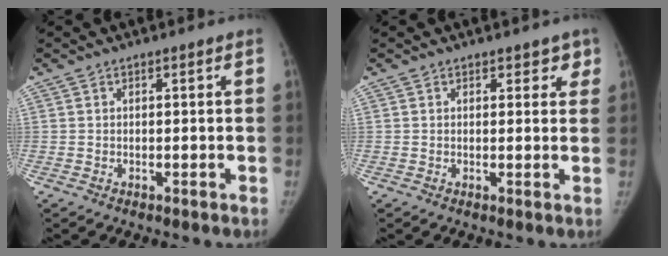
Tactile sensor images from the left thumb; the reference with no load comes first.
{"total": 2.7, "force": [1.8, 1.7, 1.1], "torque": [0.022, -0.006, 0.017]}